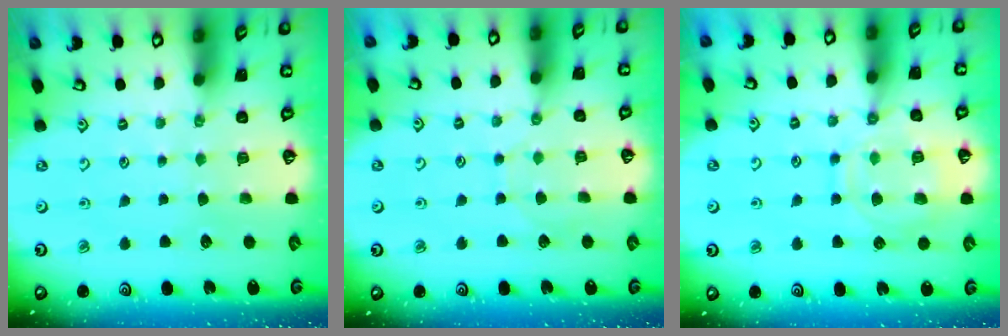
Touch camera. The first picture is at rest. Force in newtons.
{"total": 2.8, "press": 2.8, "slide": 0.3}
{"total": 12.8, "press": 12.8, "slide": 1.1}